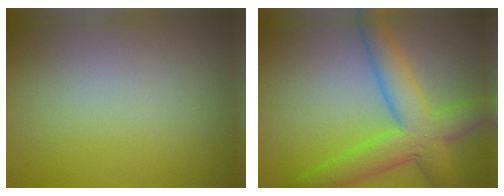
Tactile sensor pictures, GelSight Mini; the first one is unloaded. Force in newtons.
{"total": 7.2, "press": 7.2, "slide": 0.3}